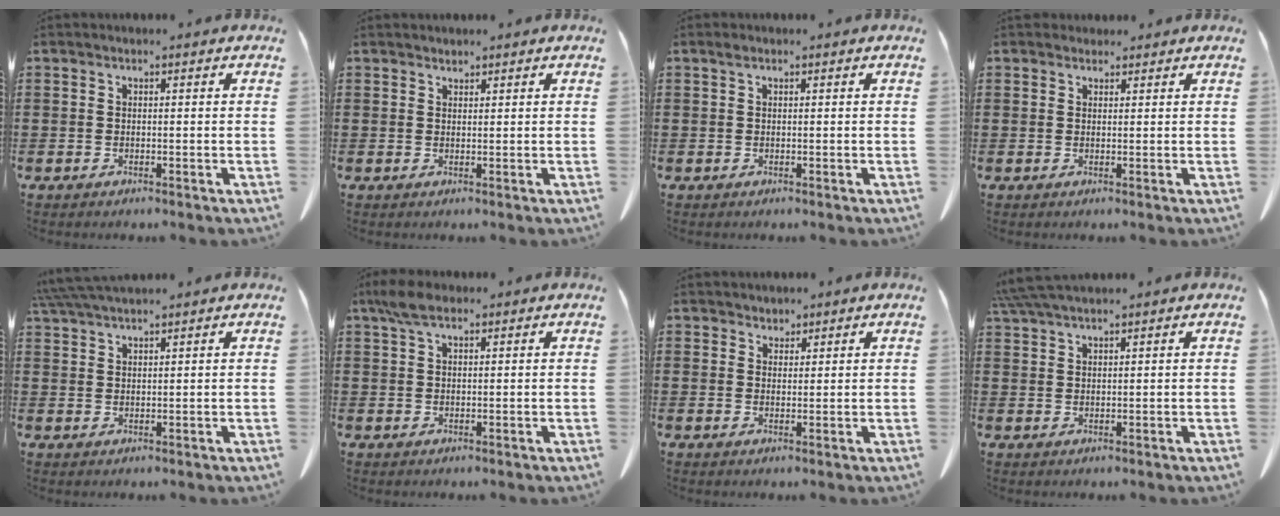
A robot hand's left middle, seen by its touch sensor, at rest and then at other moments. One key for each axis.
{"total": 1.2, "fx": 1.1, "fy": 0.3, "fz": -0.1, "tx": -0.002, "ty": -0.002, "tz": 0.024}
{"total": 0.6, "fx": 0.3, "fy": 0.3, "fz": 0.4, "tx": -0.010, "ty": 0.001, "tz": 0.007}
{"total": 1.6, "fx": 1.4, "fy": 0.7, "fz": 0.1, "tx": -0.007, "ty": 0.000, "tz": 0.029}
{"total": 4.5, "fx": 4.1, "fy": 0.3, "fz": 1.8, "tx": -0.048, "ty": -0.007, "tz": 0.078}
{"total": 3.4, "fx": 2.0, "fy": 1.4, "fz": 2.3, "tx": -0.052, "ty": 0.005, "tz": 0.038}
{"total": 2.0, "fx": 1.8, "fy": 0.8, "fz": -0.1, "tx": -0.004, "ty": 0.002, "tz": 0.037}
{"total": 4.3, "fx": 3.8, "fy": 0.2, "fz": 2.0, "tx": -0.050, "ty": -0.005, "tz": 0.073}